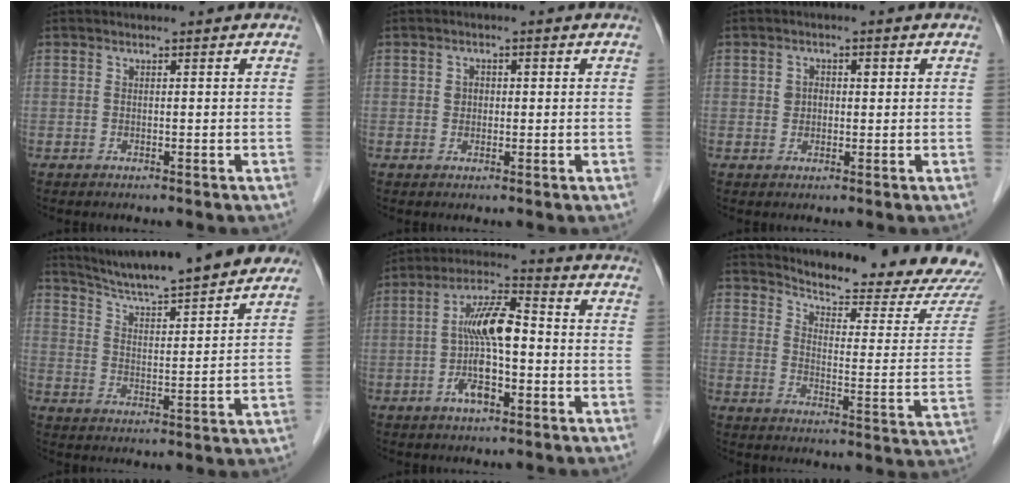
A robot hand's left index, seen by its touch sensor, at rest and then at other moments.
{"total": 1.7, "force": [0.0, 1.5, 0.9], "torque": [-0.018, 0.006, 0.000]}
{"total": 2.4, "force": [0.2, 2.1, 1.2], "torque": [-0.026, 0.012, 0.004]}
{"total": 17.4, "force": [15.4, 1.1, 8.1], "torque": [-0.126, 0.012, 0.225]}
{"total": 9.7, "force": [-1.7, 2.9, 9.1], "torque": [-0.182, 0.017, -0.035]}
{"total": 18.4, "force": [17.8, 0.3, 4.9], "torque": [-0.080, -0.100, 0.219]}